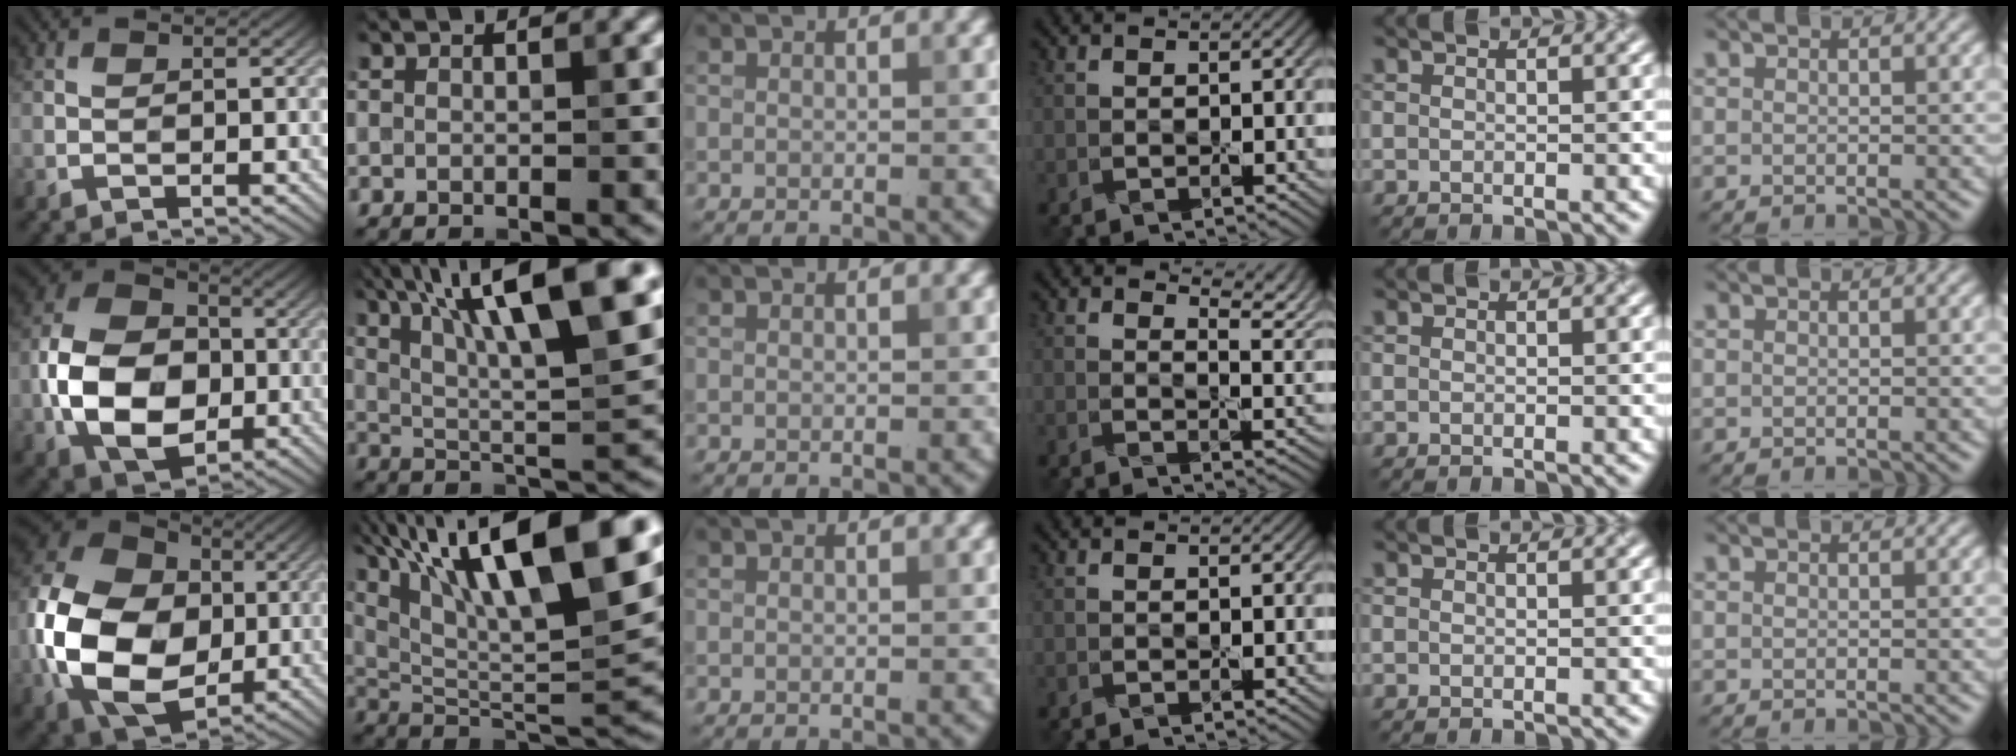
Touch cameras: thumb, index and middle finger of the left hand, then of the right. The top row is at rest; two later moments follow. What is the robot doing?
{"motion": "peel", "object": "plastic wrap"}